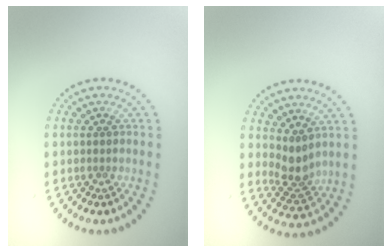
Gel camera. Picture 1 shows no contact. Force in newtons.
{"total": 2.5, "press": 2.0, "slide": 1.5}